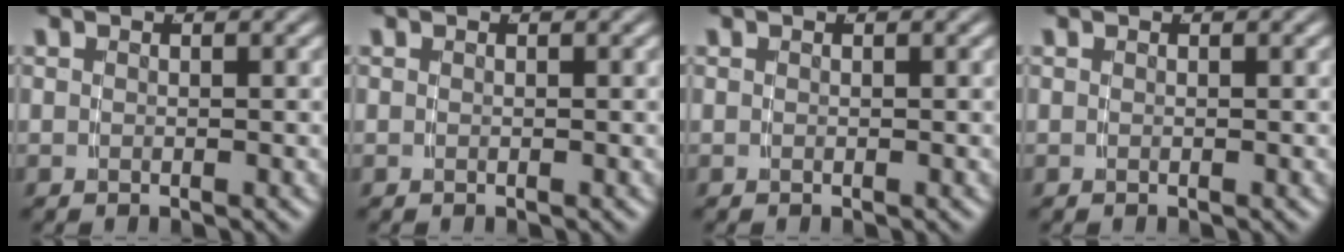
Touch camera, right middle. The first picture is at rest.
{"total": 0.0}
{"total": 0.0}
{"total": 0.0}